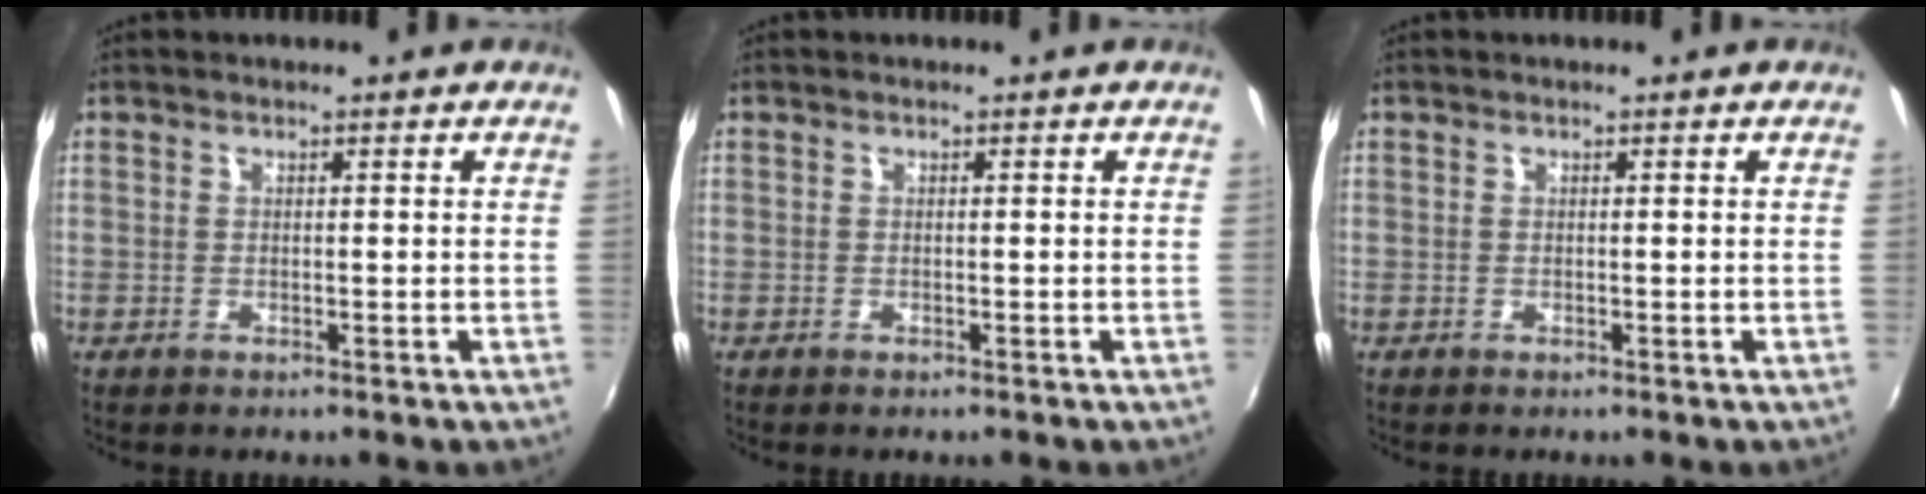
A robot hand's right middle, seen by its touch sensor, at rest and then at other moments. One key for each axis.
{"total": 0.0}
{"total": 0.0}